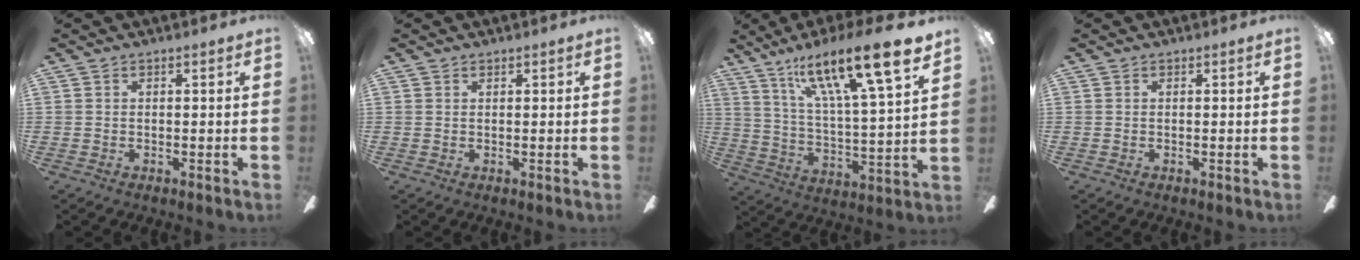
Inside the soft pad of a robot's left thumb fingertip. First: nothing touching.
{"total": 0.6, "force": [0.5, 0.3, 0.0], "torque": [-0.001, 0.001, 0.010]}
{"total": 20.9, "force": [14.5, 3.9, 14.5], "torque": [-0.239, -0.089, 0.230]}
{"total": 0.0}